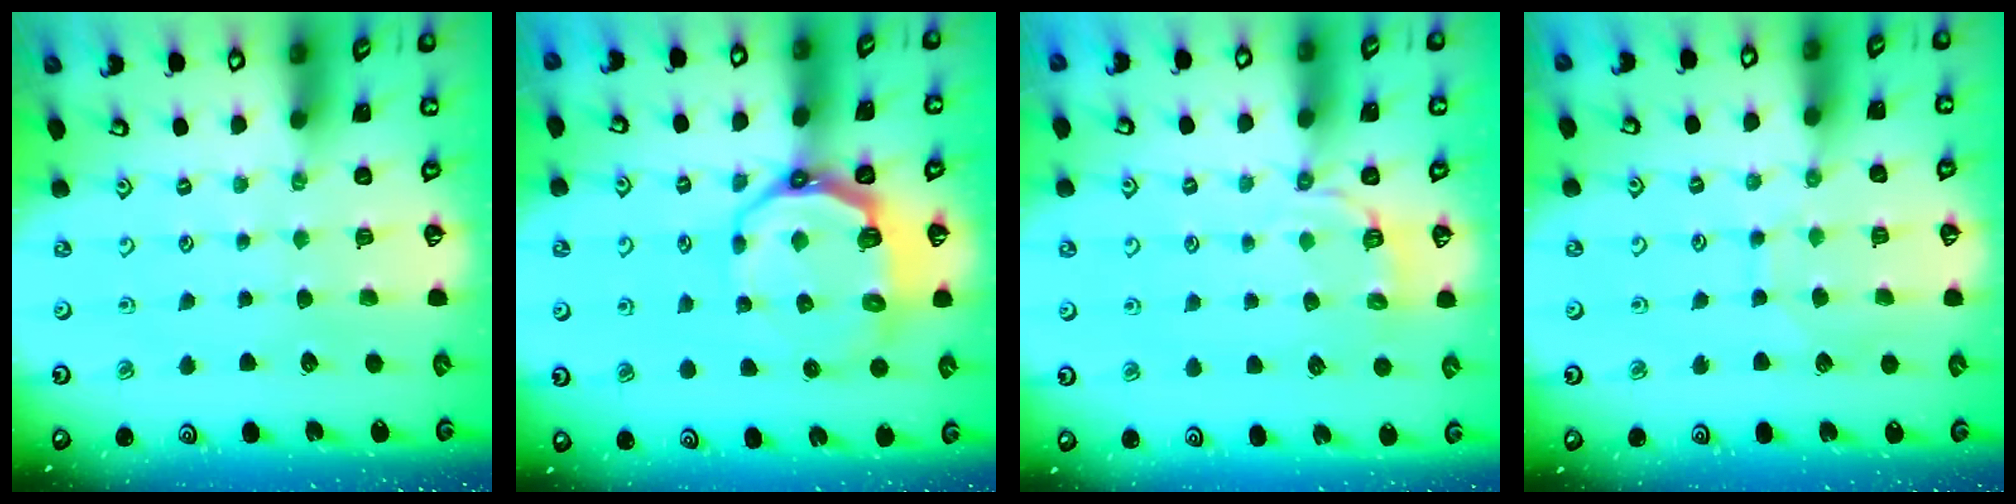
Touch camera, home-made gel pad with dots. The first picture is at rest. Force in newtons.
{"total": 9.6, "press": 8.5, "slide": 4.4}
{"total": 4.1, "press": 3.5, "slide": 2.1}
{"total": 6.6, "press": 6.5, "slide": 0.5}